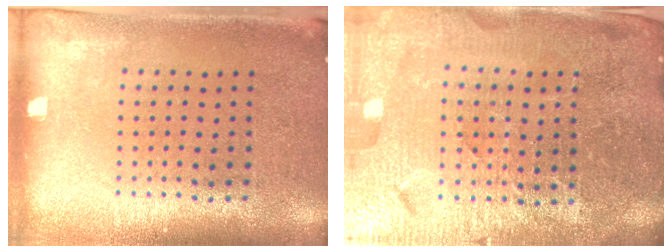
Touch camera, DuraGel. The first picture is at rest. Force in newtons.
{"total": 5.8, "press": 5.2, "slide": 2.5}